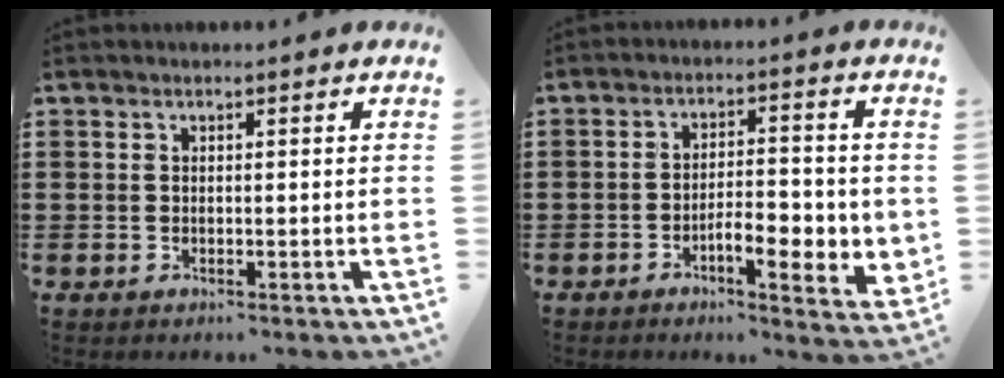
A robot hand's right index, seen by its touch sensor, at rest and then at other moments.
{"total": 6.0, "force": [-2.2, 2.4, 5.1], "torque": [-0.070, 0.000, -0.041]}